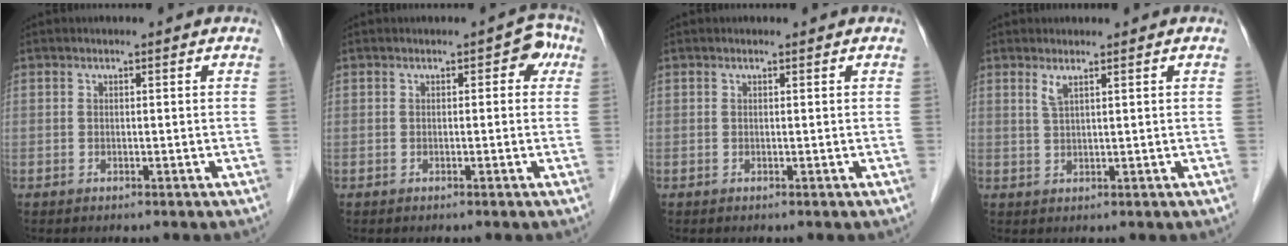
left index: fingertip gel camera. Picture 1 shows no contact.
{"total": 2.4, "force": [0.5, 1.6, 1.8], "torque": [-0.006, 0.015, -0.005]}
{"total": 0.0}
{"total": 1.7, "force": [1.1, 0.0, 1.3], "torque": [-0.031, -0.004, 0.025]}